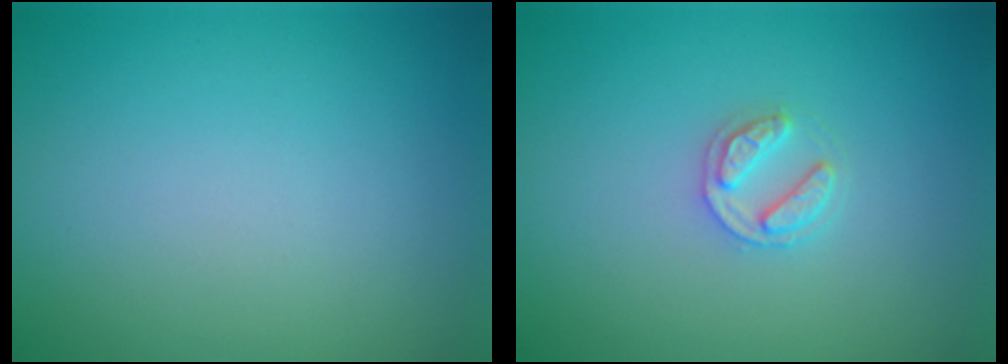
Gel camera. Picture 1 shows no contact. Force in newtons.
{"total": 2.0, "press": 2.0, "slide": 0.3}